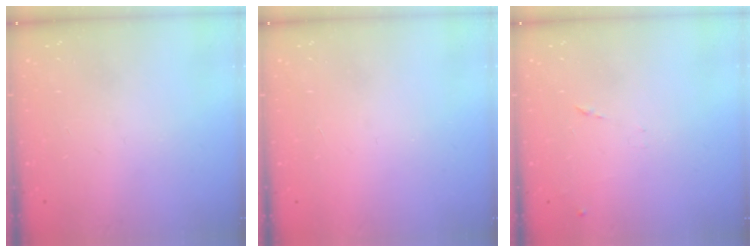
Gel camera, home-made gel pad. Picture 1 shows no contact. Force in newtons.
{"total": 1.6, "press": 1.6, "slide": 0.1}
{"total": 6.6, "press": 6.6, "slide": 0.4}